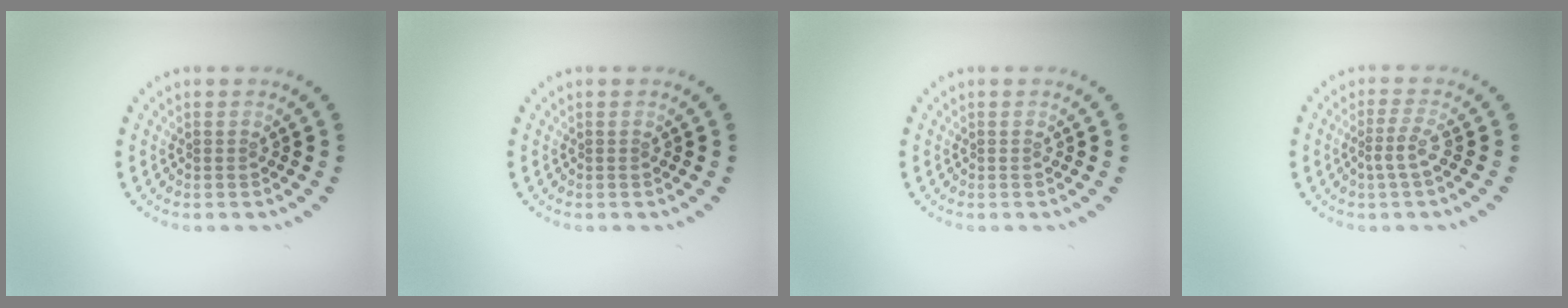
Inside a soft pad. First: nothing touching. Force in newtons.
{"total": 0.0}
{"total": 0.0}
{"total": 1.7, "press": 1.2, "slide": 1.3}